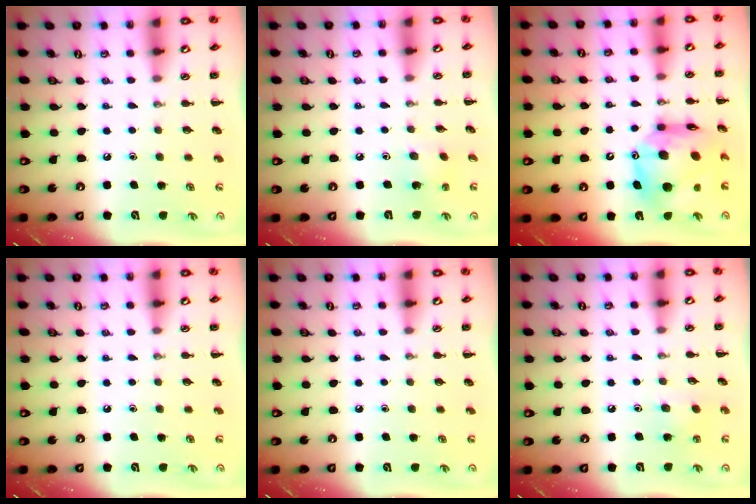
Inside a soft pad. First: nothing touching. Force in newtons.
{"total": 1.6, "press": 1.5, "slide": 0.6}
{"total": 15.1, "press": 14.4, "slide": 4.5}
{"total": 0.0}
{"total": 0.0}
{"total": 3.8, "press": 3.7, "slide": 1.1}